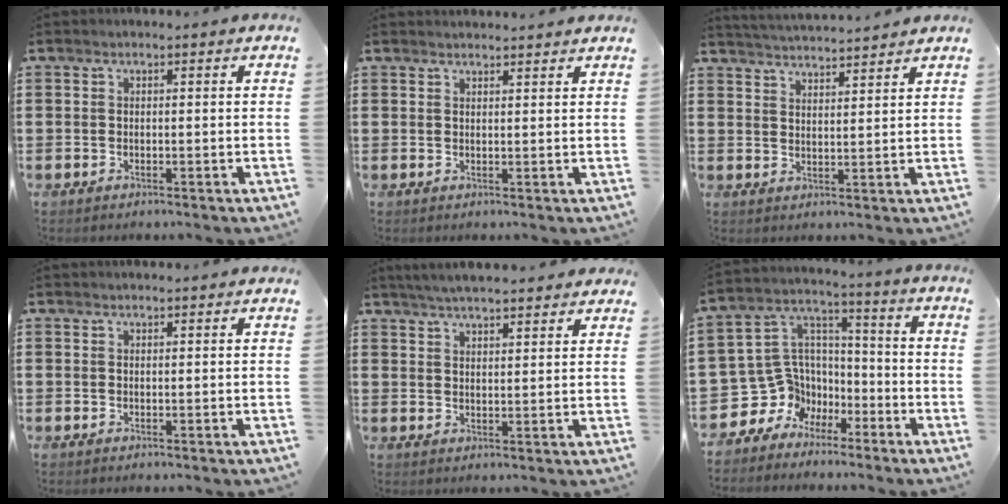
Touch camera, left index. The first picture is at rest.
{"total": 1.5, "force": [1.5, 0.0, 0.0], "torque": [-0.005, 0.000, 0.029]}
{"total": 3.2, "force": [3.1, -0.6, -0.1], "torque": [-0.011, -0.019, 0.054]}
{"total": 0.8, "force": [0.8, 0.0, 0.1], "torque": [-0.004, -0.001, 0.016]}
{"total": 4.3, "force": [4.1, -0.1, 1.1], "torque": [-0.034, -0.012, 0.075]}
{"total": 7.6, "force": [-3.6, 6.7, 0.6], "torque": [-0.060, -0.007, -0.069]}